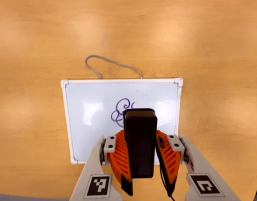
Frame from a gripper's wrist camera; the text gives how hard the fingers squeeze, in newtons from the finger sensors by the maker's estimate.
{"total": 8.0, "left": 6.4, "right": 9.7}